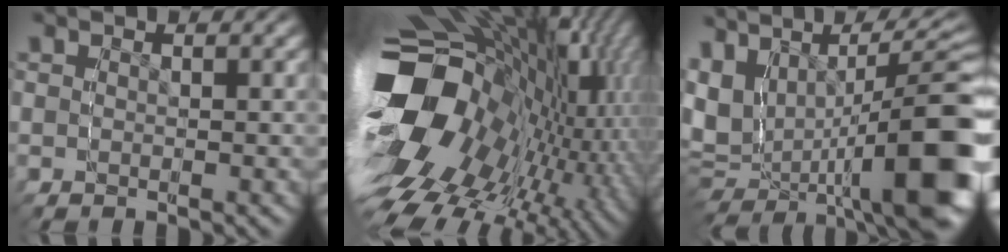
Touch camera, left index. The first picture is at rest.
{"total": 27.4, "force": [-1.1, 17.9, 20.7], "torque": [-0.304, -0.031, -0.012]}
{"total": 16.6, "force": [0.5, 10.7, 12.7], "torque": [-0.232, -0.003, 0.006]}